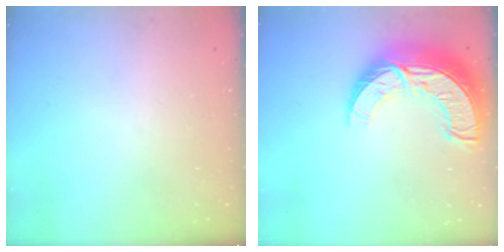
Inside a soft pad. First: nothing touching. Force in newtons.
{"total": 17.2, "press": 17.1, "slide": 1.4}